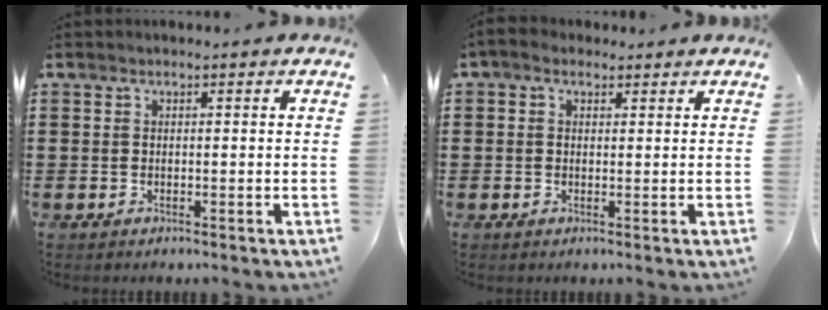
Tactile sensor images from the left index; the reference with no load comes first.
{"total": 1.5, "force": [0.5, 1.3, 0.6], "torque": [-0.015, 0.007, 0.008]}